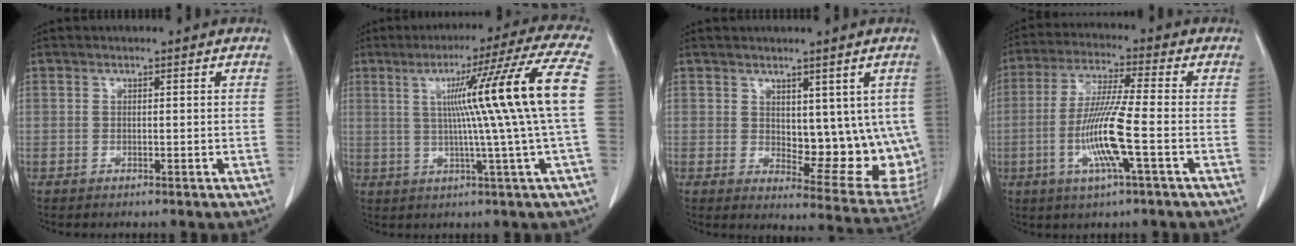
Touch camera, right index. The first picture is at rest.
{"total": 15.8, "force": [1.8, -2.8, 15.5], "torque": [-0.209, 0.017, 0.021]}
{"total": 13.0, "force": [1.3, 6.3, 11.3], "torque": [-0.130, -0.014, 0.032]}
{"total": 10.9, "force": [-2.9, -0.1, 10.5], "torque": [-0.211, -0.011, -0.061]}